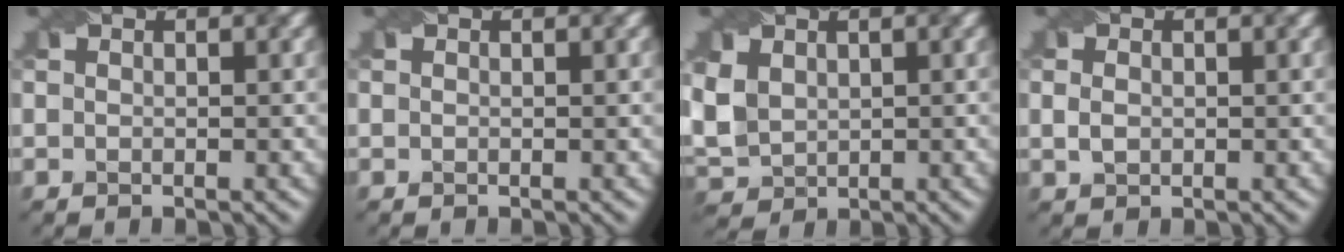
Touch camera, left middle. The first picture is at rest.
{"total": 0.0}
{"total": 4.3, "force": [1.2, 3.3, 2.4], "torque": [-0.072, 0.005, 0.027]}
{"total": 1.7, "force": [0.2, 1.2, 1.1], "torque": [-0.025, 0.001, 0.005]}